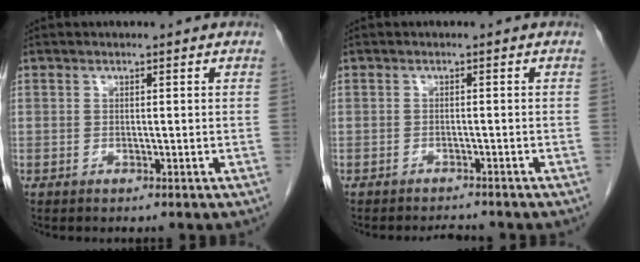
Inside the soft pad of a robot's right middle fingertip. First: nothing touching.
{"total": 2.3, "force": [-2.3, 0.1, 0.2], "torque": [-0.004, -0.008, -0.034]}